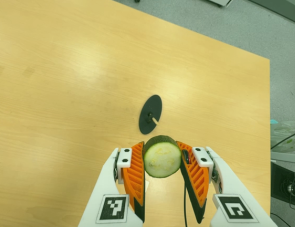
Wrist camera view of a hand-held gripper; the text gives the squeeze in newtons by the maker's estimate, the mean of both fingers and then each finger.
{"total": 11.4, "left": 10.8, "right": 12.0}